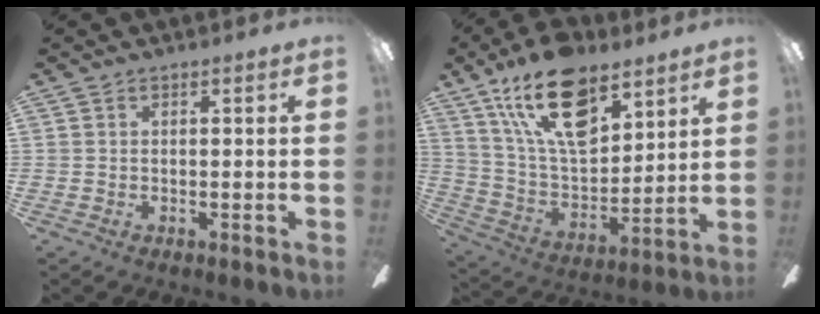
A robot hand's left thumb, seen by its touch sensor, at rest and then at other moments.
{"total": 21.3, "force": [12.7, 10.8, 13.3], "torque": [-0.238, -0.057, 0.225]}